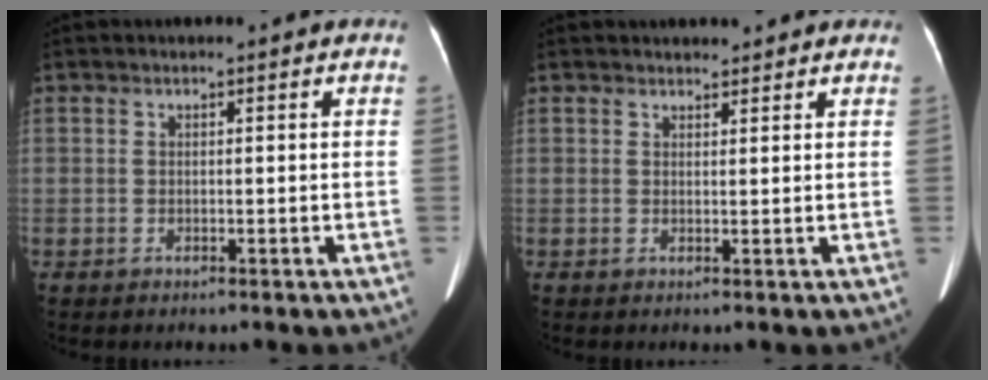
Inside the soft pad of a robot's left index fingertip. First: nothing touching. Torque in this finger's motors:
{"motor_torque": [-0.22, 0.22, -0.32, -0.10]}